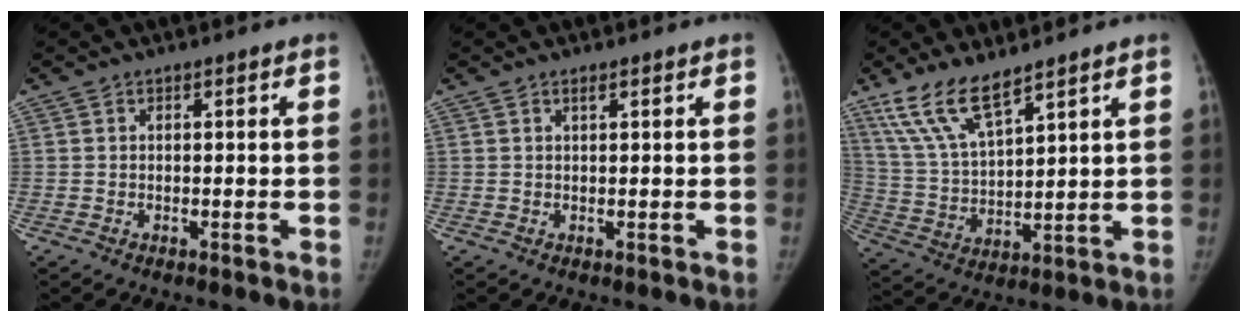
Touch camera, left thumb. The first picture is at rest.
{"total": 0.7, "force": [0.5, 0.1, 0.4], "torque": [-0.007, -0.002, 0.008]}
{"total": 10.9, "force": [8.1, 2.7, 6.7], "torque": [-0.132, -0.040, 0.176]}